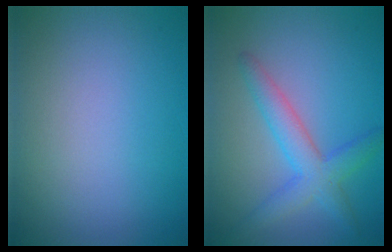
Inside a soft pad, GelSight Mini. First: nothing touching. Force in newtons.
{"total": 3.9, "press": 3.9, "slide": 0.1}